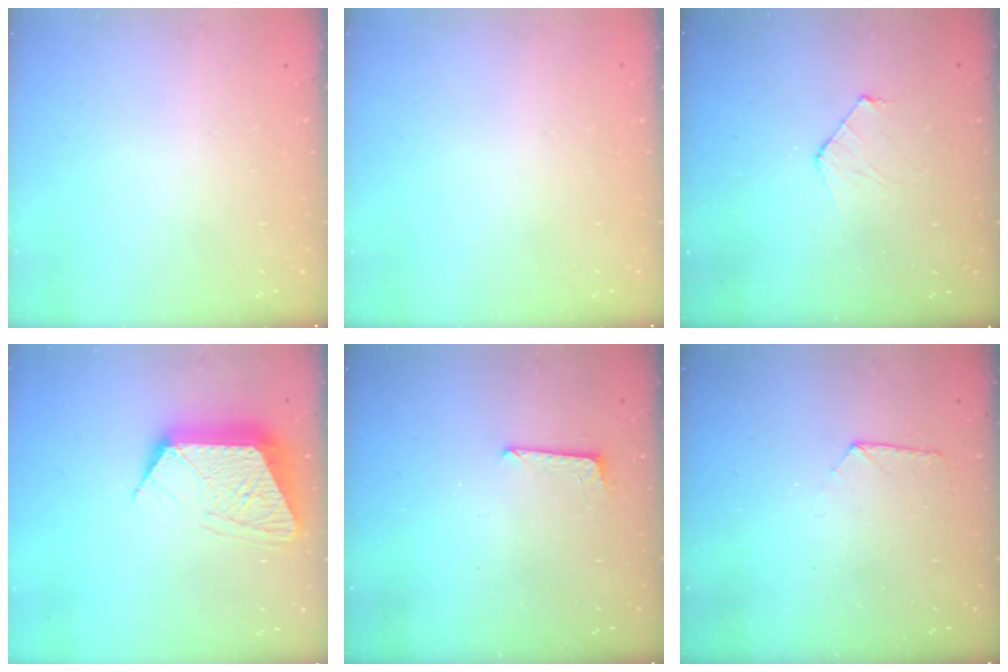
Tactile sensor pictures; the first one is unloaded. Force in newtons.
{"total": 0.0}
{"total": 5.5, "press": 5.5, "slide": 0.5}
{"total": 13.0, "press": 13.0, "slide": 0.9}
{"total": 5.1, "press": 5.0, "slide": 0.4}
{"total": 6.0, "press": 6.0, "slide": 0.5}